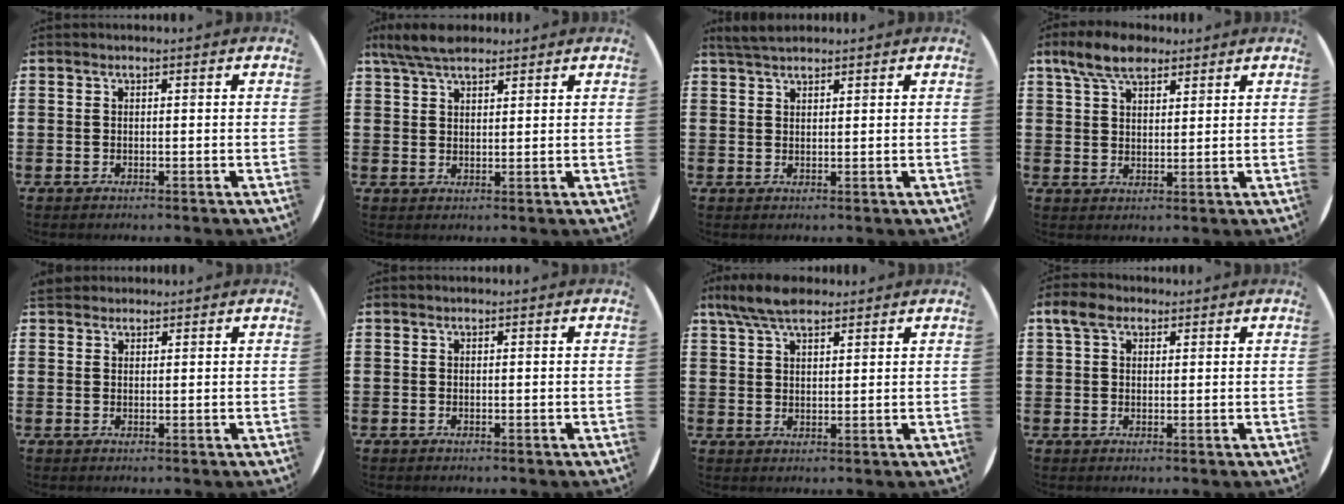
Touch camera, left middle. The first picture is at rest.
{"total": 5.2, "force": [4.3, 1.6, 2.5], "torque": [-0.057, -0.003, 0.081]}
{"total": 2.8, "force": [2.5, 0.7, 1.1], "torque": [-0.026, 0.005, 0.047]}
{"total": 6.7, "force": [5.1, 3.1, 3.1], "torque": [-0.065, -0.002, 0.094]}
{"total": 1.7, "force": [1.6, 0.6, 0.1], "torque": [0.004, 0.003, 0.029]}
{"total": 0.0}
{"total": 5.8, "force": [4.5, 2.0, 3.1], "torque": [-0.070, -0.001, 0.083]}
{"total": 3.6, "force": [2.2, 2.2, 1.9], "torque": [-0.035, 0.009, 0.037]}